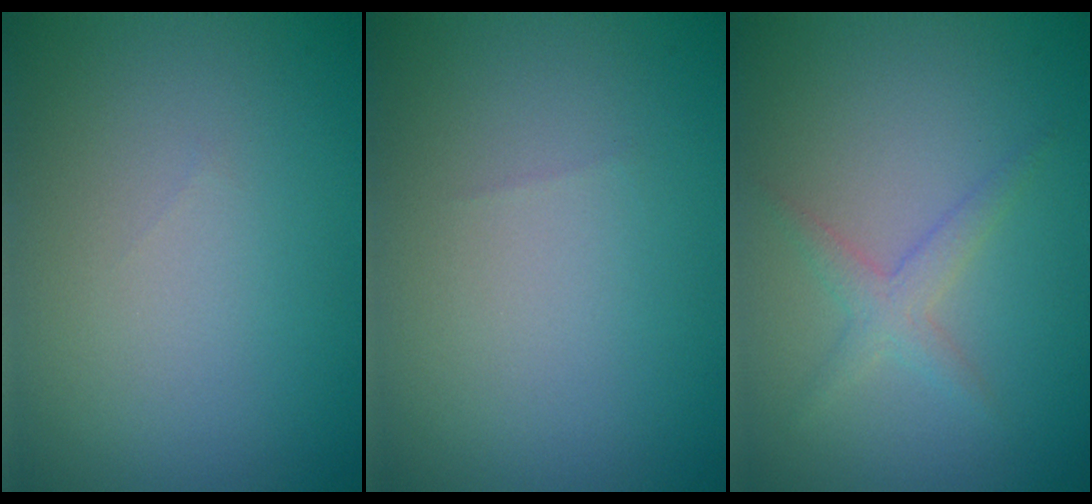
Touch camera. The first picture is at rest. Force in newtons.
{"total": 0.0}
{"total": 1.9, "press": 1.9, "slide": 0.1}